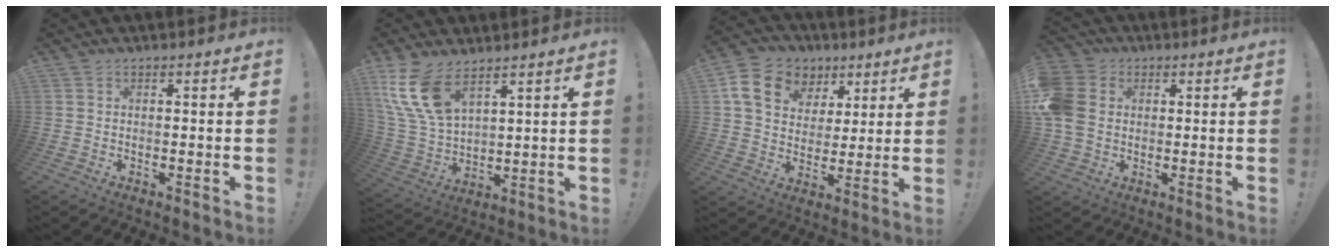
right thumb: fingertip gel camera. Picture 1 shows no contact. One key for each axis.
{"total": 14.5, "fx": 8.8, "fy": 7.2, "fz": 9.1, "tx": -0.207, "ty": -0.043, "tz": 0.169}
{"total": 14.7, "fx": 6.8, "fy": 11.1, "fz": 6.9, "tx": -0.104, "ty": -0.024, "tz": 0.133}
{"total": 11.0, "fx": 0.5, "fy": 9.0, "fz": 6.3, "tx": -0.133, "ty": 0.011, "tz": 0.015}